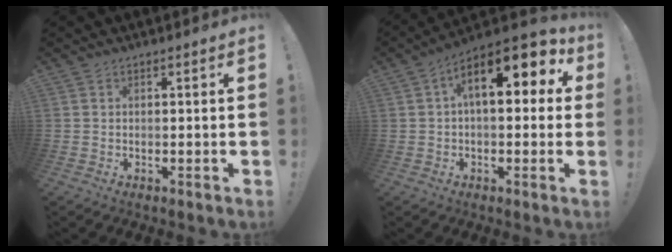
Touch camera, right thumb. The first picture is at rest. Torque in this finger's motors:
{"motor_torque": [-0.03, 1.73, 1.55, 0.15, 0.38]}